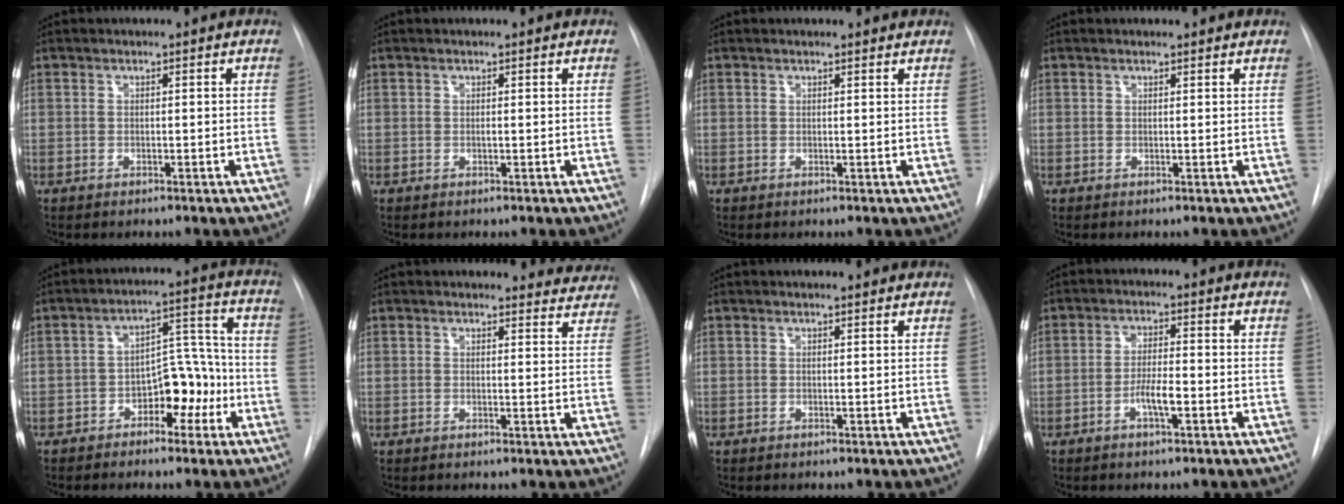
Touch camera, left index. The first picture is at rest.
{"total": 0.0}
{"total": 2.1, "force": [2.1, 0.4, 0.2], "torque": [-0.011, 0.002, 0.016]}
{"total": 1.3, "force": [1.3, 0.3, 0.1], "torque": [-0.011, 0.004, 0.011]}
{"total": 8.0, "force": [-3.7, 4.2, 5.7], "torque": [-0.081, 0.029, -0.056]}
{"total": 5.7, "force": [5.5, 1.6, -0.4], "torque": [0.029, -0.028, 0.030]}
{"total": 1.9, "force": [1.9, 0.3, 0.2], "torque": [-0.011, 0.005, 0.016]}
{"total": 3.8, "force": [-1.7, 0.6, 3.4], "torque": [-0.062, -0.003, -0.033]}